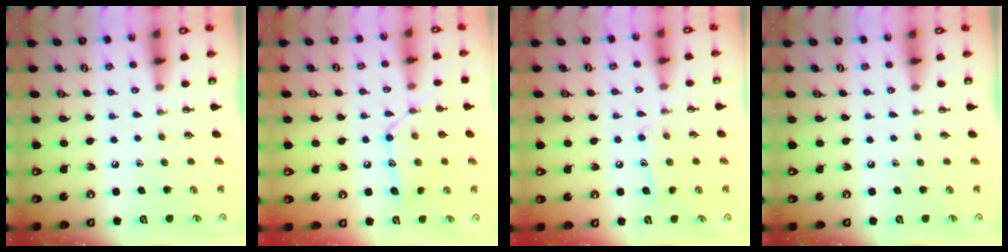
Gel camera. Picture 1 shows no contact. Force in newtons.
{"total": 13.8, "press": 13.7, "slide": 1.0}
{"total": 9.1, "press": 9.1, "slide": 0.6}
{"total": 0.0}